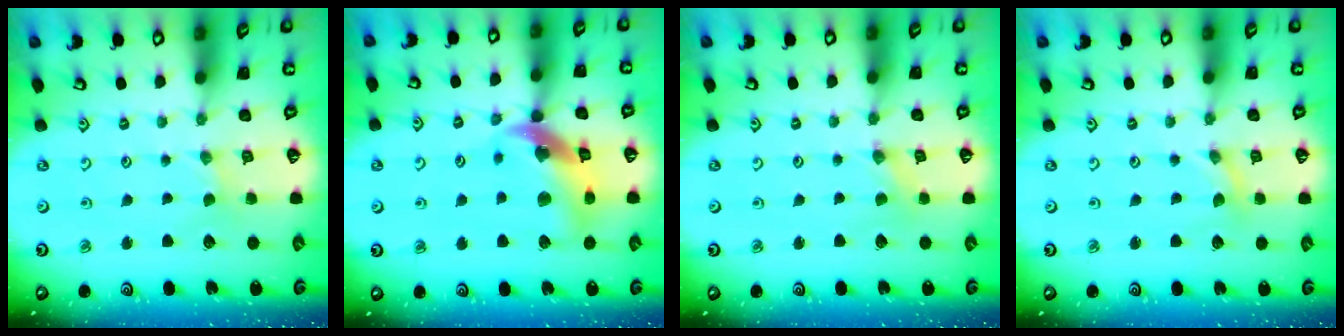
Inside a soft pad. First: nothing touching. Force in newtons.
{"total": 14.5, "press": 14.4, "slide": 1.8}
{"total": 0.0}
{"total": 0.0}